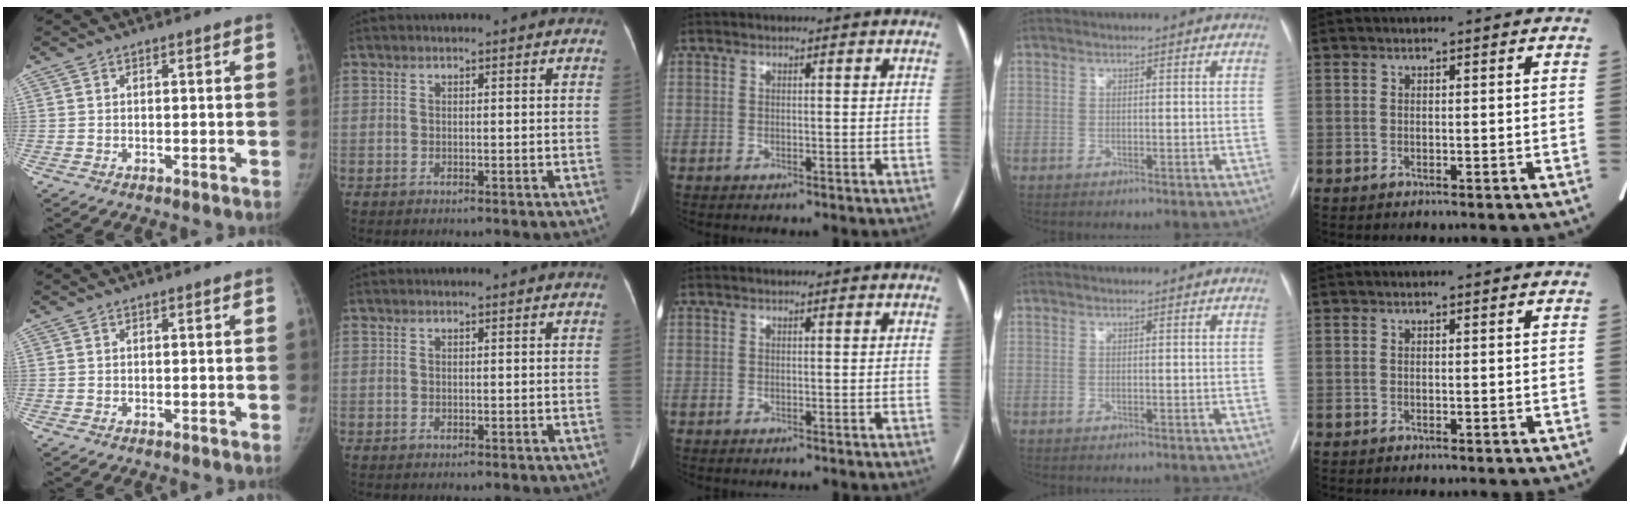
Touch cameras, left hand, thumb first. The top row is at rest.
{}